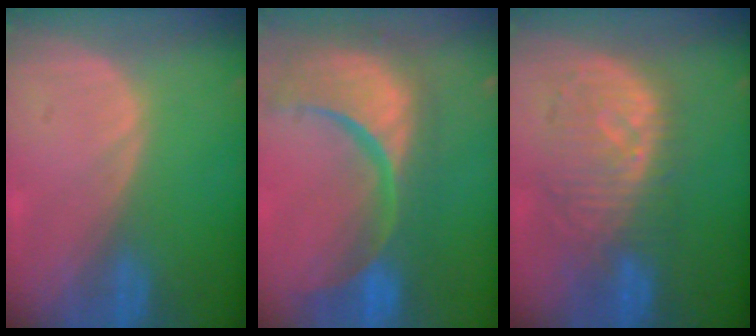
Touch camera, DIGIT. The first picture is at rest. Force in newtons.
{"total": 15.4, "press": 12.2, "slide": 9.5}
{"total": 9.4, "press": 8.9, "slide": 3.2}